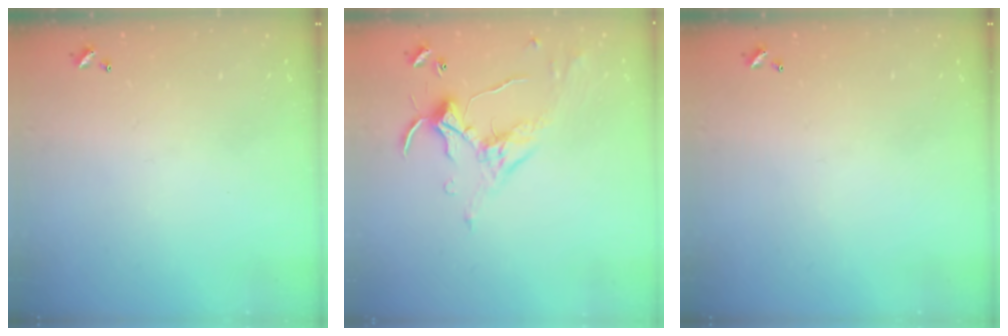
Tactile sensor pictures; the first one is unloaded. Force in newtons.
{"total": 1.7, "press": 1.5, "slide": 0.9}
{"total": 0.0}